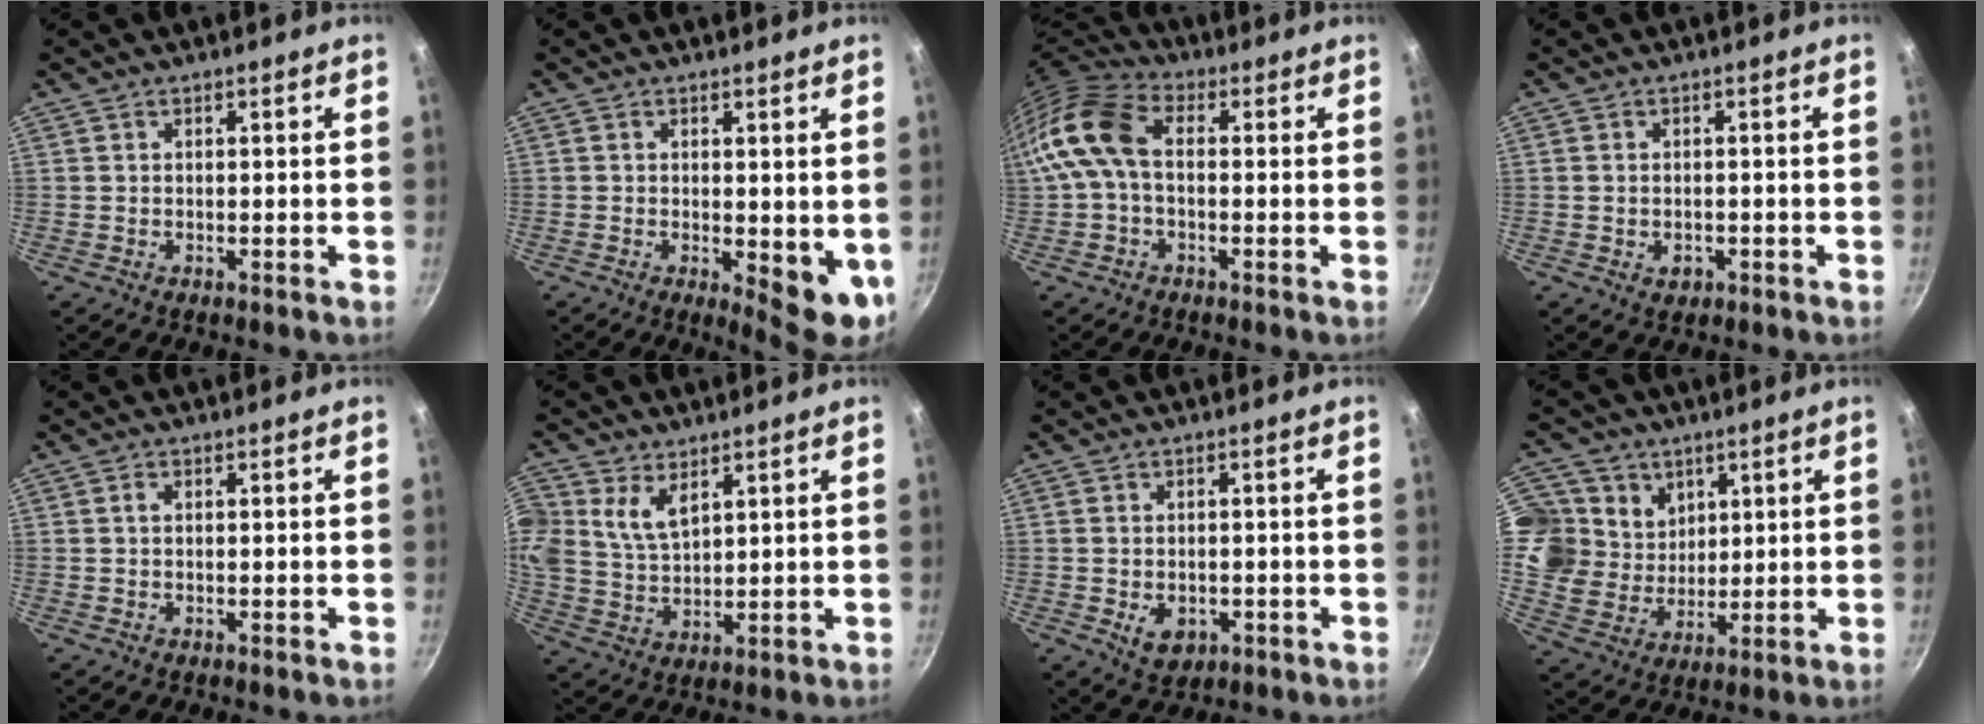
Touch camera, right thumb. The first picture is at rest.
{"total": 7.4, "force": [-0.2, 3.0, 6.7], "torque": [-0.077, -0.011, 0.004]}
{"total": 11.3, "force": [-0.2, 7.0, 8.9], "torque": [-0.168, 0.033, -0.023]}
{"total": 2.2, "force": [-0.8, 1.7, 1.3], "torque": [-0.018, 0.003, -0.008]}
{"total": 0.7, "force": [0.1, 0.5, 0.5], "torque": [-0.008, 0.005, 0.000]}
{"total": 8.7, "force": [4.0, 5.9, 5.0], "torque": [-0.097, -0.015, 0.080]}
{"total": 4.9, "force": [-1.4, 3.5, 3.1], "torque": [-0.037, 0.001, -0.012]}
{"total": 12.6, "force": [5.1, 10.7, 4.2], "torque": [-0.045, -0.030, 0.094]}